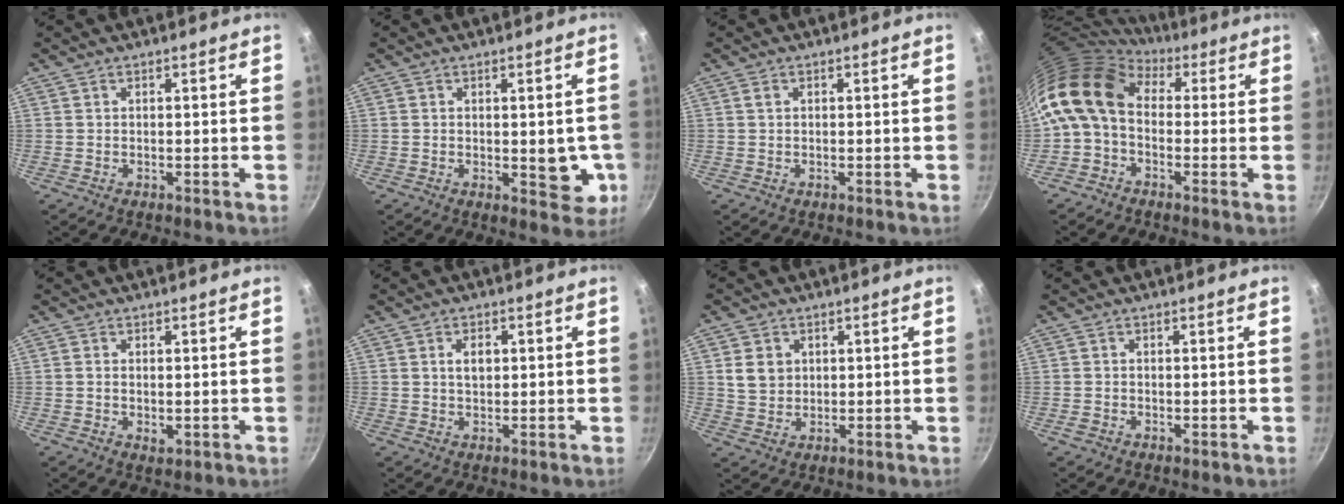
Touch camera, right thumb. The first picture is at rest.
{"total": 6.4, "force": [-0.7, 3.2, 5.5], "torque": [-0.043, -0.009, -0.005]}
{"total": 0.8, "force": [0.2, 0.6, 0.4], "torque": [-0.006, 0.002, 0.003]}
{"total": 12.4, "force": [1.6, 8.8, 8.6], "torque": [-0.154, 0.023, 0.004]}
{"total": 2.2, "force": [0.0, 1.3, 1.8], "torque": [-0.029, -0.006, 0.002]}
{"total": 3.1, "force": [0.7, 2.1, 2.3], "torque": [-0.026, 0.001, 0.012]}
{"total": 5.4, "force": [1.4, 4.4, 2.7], "torque": [-0.032, -0.003, 0.028]}
{"total": 0.7, "force": [-0.3, 0.5, 0.4], "torque": [-0.005, 0.001, -0.006]}